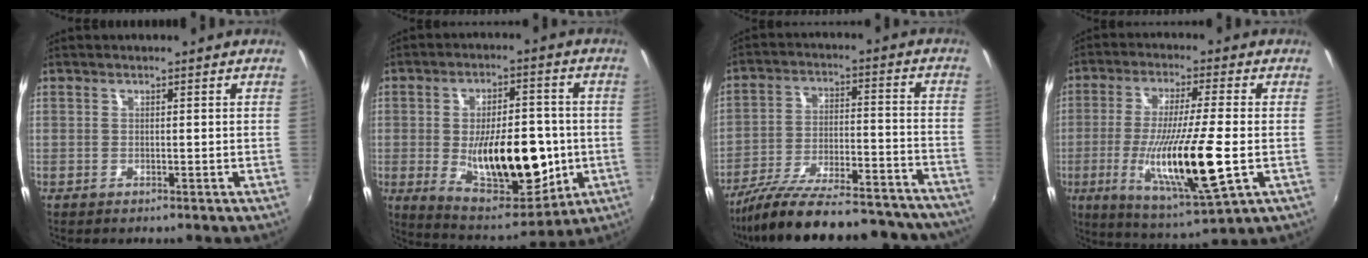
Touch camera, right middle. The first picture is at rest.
{"total": 17.5, "force": [-2.6, 7.7, 15.5], "torque": [-0.245, -0.015, -0.020]}
{"total": 29.4, "force": [-26.1, 5.8, 12.2], "torque": [-0.208, -0.029, -0.355]}
{"total": 17.1, "force": [-3.5, 1.7, 16.7], "torque": [-0.316, -0.036, -0.058]}